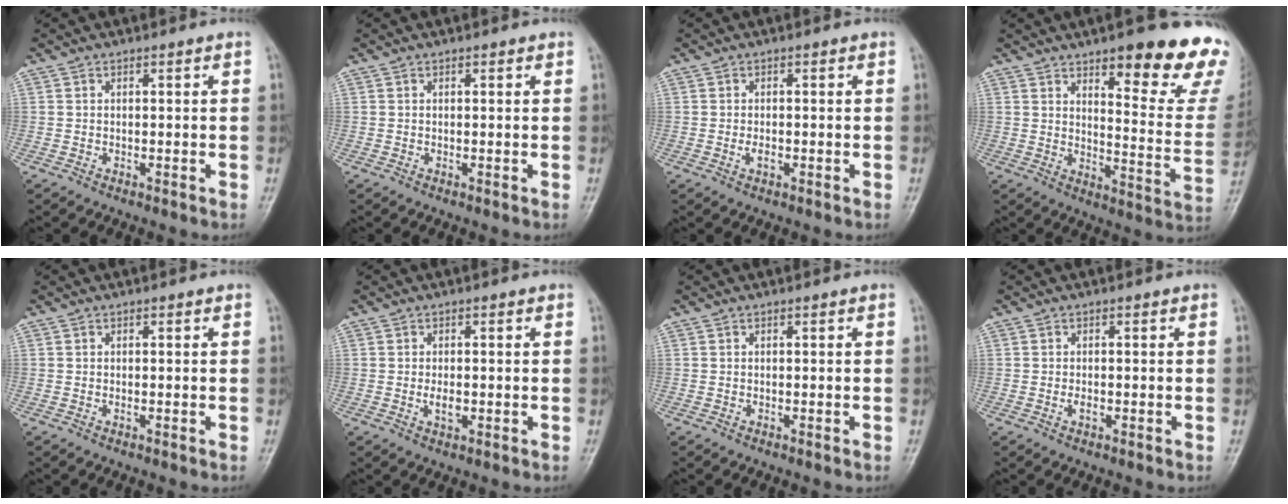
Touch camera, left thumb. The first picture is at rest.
{"total": 0.6, "force": [0.3, 0.4, 0.4], "torque": [-0.001, 0.000, 0.000]}
{"total": 1.8, "force": [-0.4, 1.1, 1.3], "torque": [-0.018, 0.000, -0.010]}
{"total": 20.4, "force": [12.7, 5.5, 15.0], "torque": [-0.151, -0.078, 0.166]}
{"total": 0.6, "force": [0.0, 0.3, 0.4], "torque": [-0.006, 0.000, 0.000]}
{"total": 2.7, "force": [-0.3, 1.6, 2.2], "torque": [-0.032, -0.002, -0.006]}
{"total": 0.0}
{"total": 1.5, "force": [-0.3, 0.9, 1.1], "torque": [-0.013, 0.000, -0.008]}